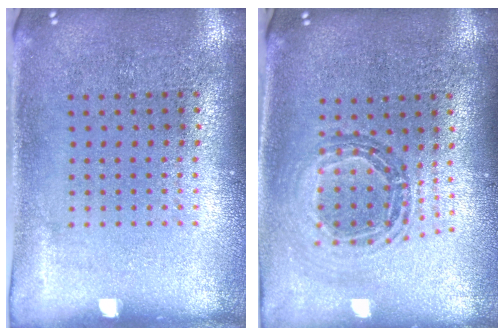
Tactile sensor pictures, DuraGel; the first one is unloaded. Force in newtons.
{"total": 0.8, "press": 0.8, "slide": 0.0}